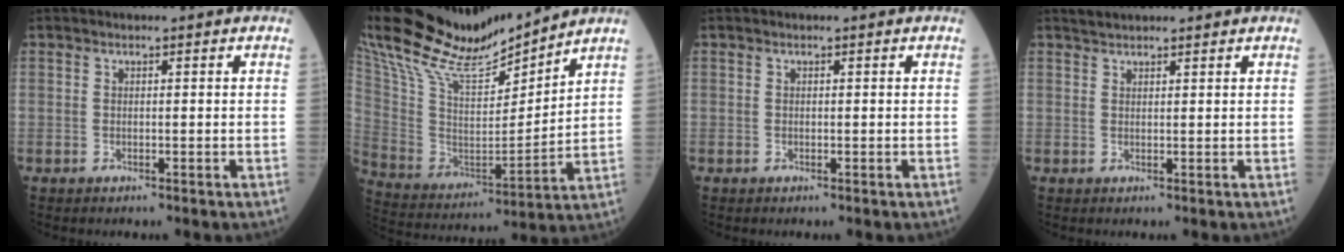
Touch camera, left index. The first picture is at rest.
{"total": 20.8, "force": [18.7, 2.9, 8.6], "torque": [-0.188, -0.002, 0.345]}
{"total": 0.0}
{"total": 2.2, "force": [2.1, 0.4, 0.4], "torque": [-0.013, 0.020, 0.039]}